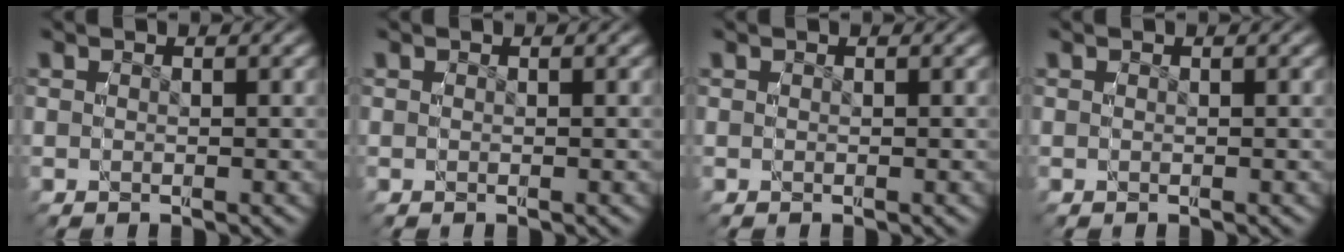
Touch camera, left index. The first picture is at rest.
{"total": 0.0}
{"total": 0.0}
{"total": 0.0}